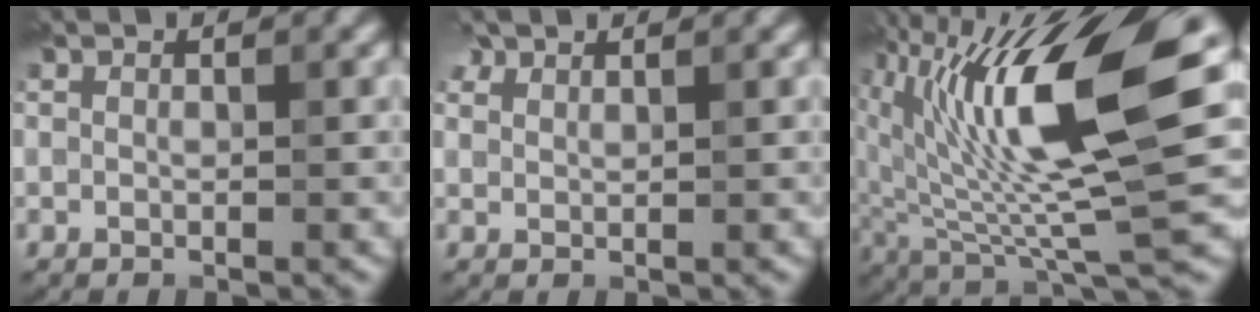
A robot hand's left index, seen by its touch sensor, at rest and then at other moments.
{"total": 1.3, "force": [1.3, 0.0, -0.2], "torque": [0.001, 0.007, 0.027]}
{"total": 13.2, "force": [2.6, 3.7, 12.4], "torque": [-0.235, 0.001, 0.055]}